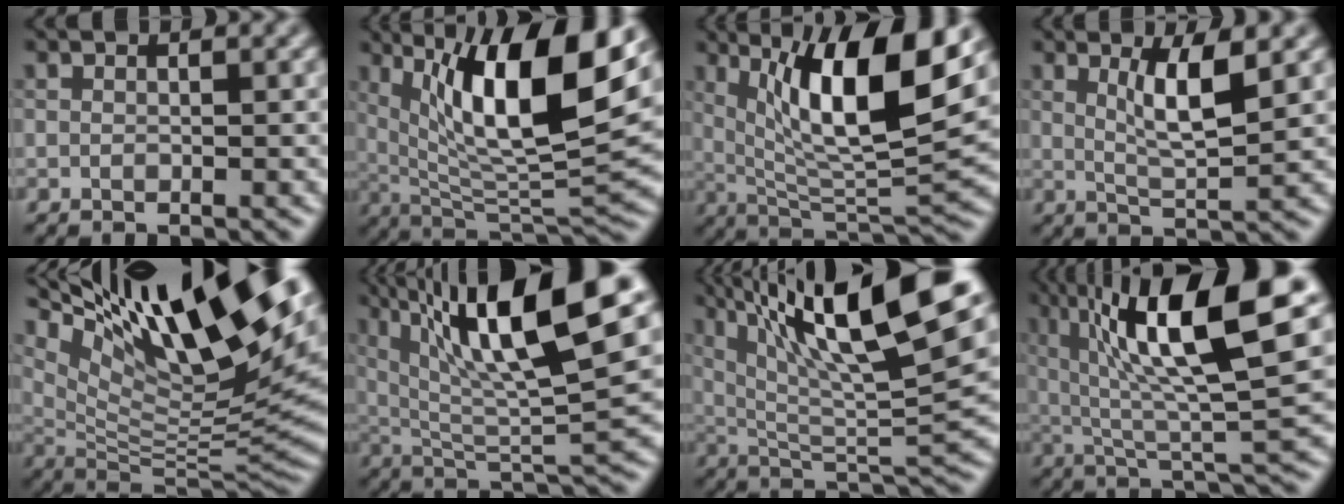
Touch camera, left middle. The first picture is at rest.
{"total": 13.4, "force": [5.0, 3.8, 11.8], "torque": [-0.188, -0.004, 0.090]}
{"total": 11.9, "force": [4.4, 2.9, 10.7], "torque": [-0.167, -0.007, 0.082]}
{"total": 4.3, "force": [1.4, 0.8, 3.9], "torque": [-0.074, -0.005, 0.028]}
{"total": 17.8, "force": [9.2, 5.1, 14.4], "torque": [-0.248, 0.016, 0.165]}
{"total": 13.7, "force": [6.0, 2.7, 12.0], "torque": [-0.202, 0.013, 0.107]}
{"total": 15.0, "force": [7.0, 3.4, 12.8], "torque": [-0.212, 0.011, 0.124]}
{"total": 14.5, "force": [5.4, 3.1, 13.2], "torque": [-0.213, 0.022, 0.089]}